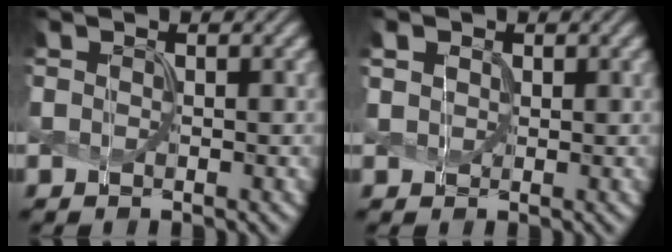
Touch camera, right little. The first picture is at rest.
{"total": 1.6, "force": [0.8, 1.2, 0.6], "torque": [-0.017, 0.005, 0.011]}